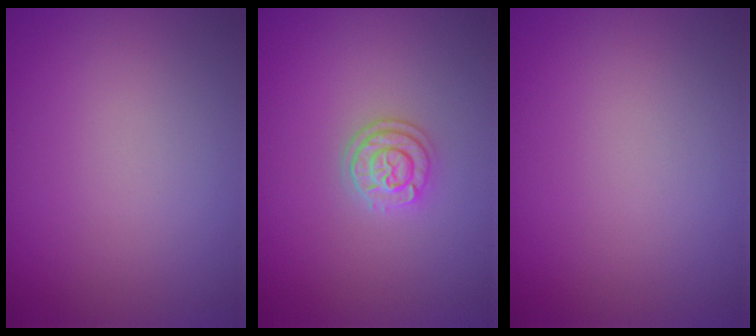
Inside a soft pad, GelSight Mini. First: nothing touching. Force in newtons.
{"total": 2.2, "press": 2.1, "slide": 0.9}
{"total": 0.0}